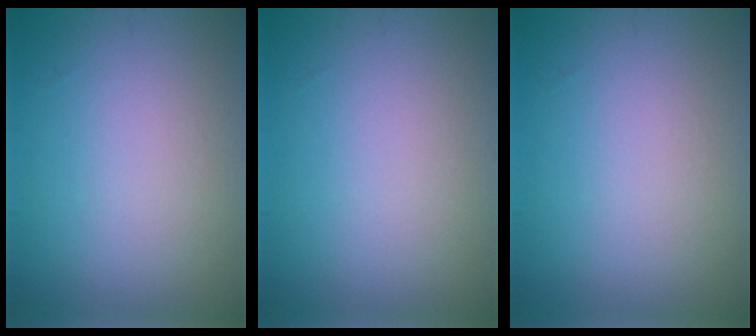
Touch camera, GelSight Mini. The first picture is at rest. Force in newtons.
{"total": 0.0}
{"total": 0.0}